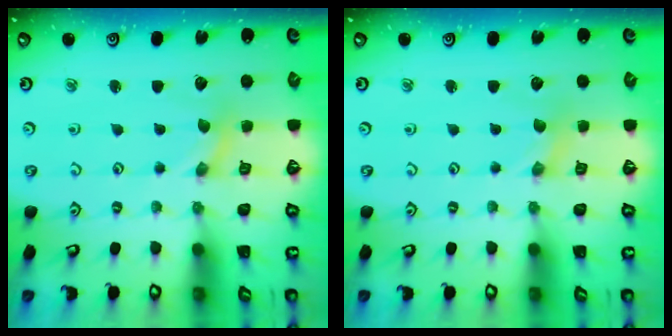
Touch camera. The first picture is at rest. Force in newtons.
{"total": 0.0}